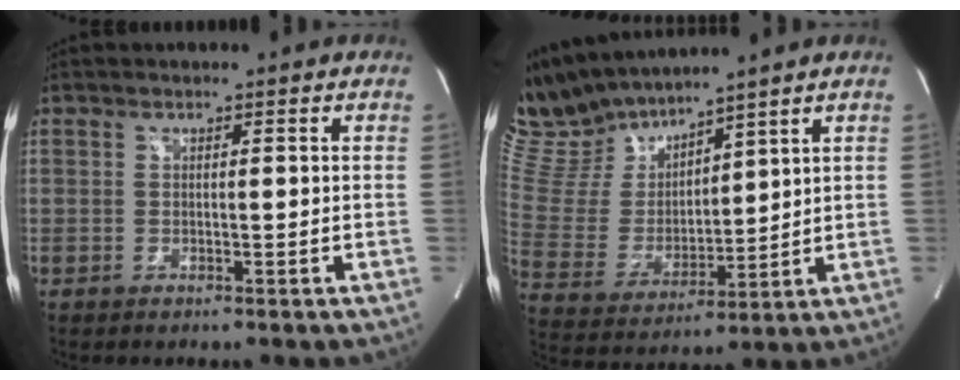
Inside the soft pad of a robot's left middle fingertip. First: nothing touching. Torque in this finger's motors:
{"motor_torque": [0.47, -1.46, 0.02, -0.04]}